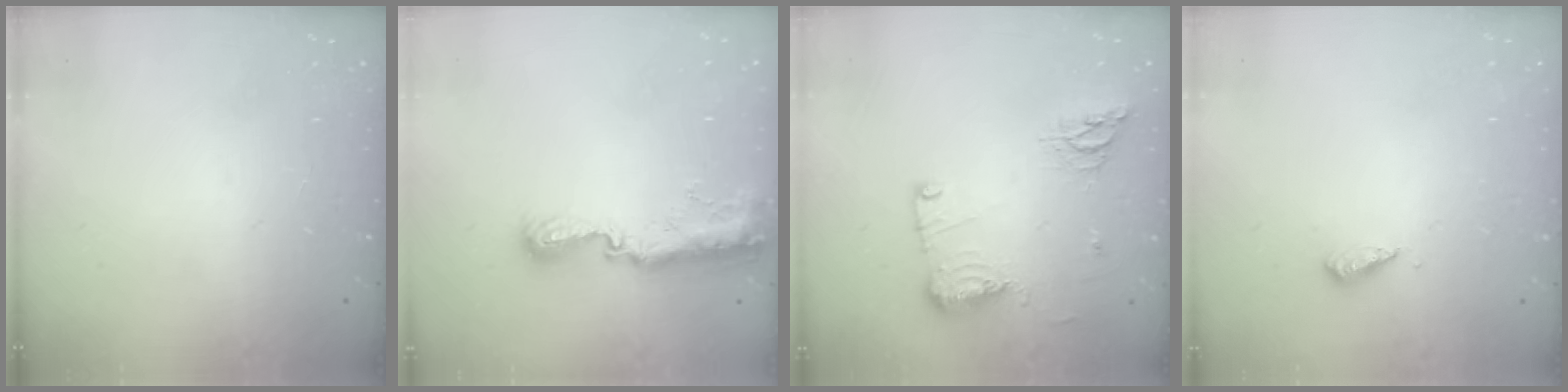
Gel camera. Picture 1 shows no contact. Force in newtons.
{"total": 9.1, "press": 9.1, "slide": 0.8}
{"total": 12.4, "press": 12.2, "slide": 2.3}
{"total": 2.8, "press": 2.8, "slide": 0.7}